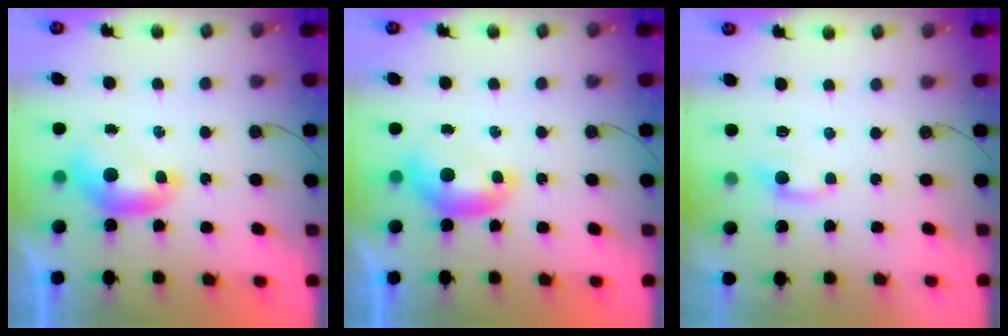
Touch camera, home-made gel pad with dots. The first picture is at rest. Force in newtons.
{"total": 0.0}
{"total": 1.6, "press": 1.5, "slide": 0.4}